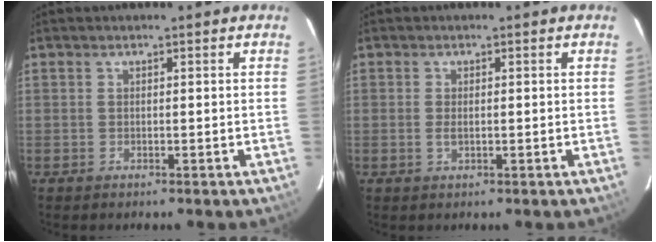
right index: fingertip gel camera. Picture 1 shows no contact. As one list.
[{"total": 1.5, "force": [-0.2, 0.7, 1.3], "torque": [-0.026, -0.002, -0.003]}]